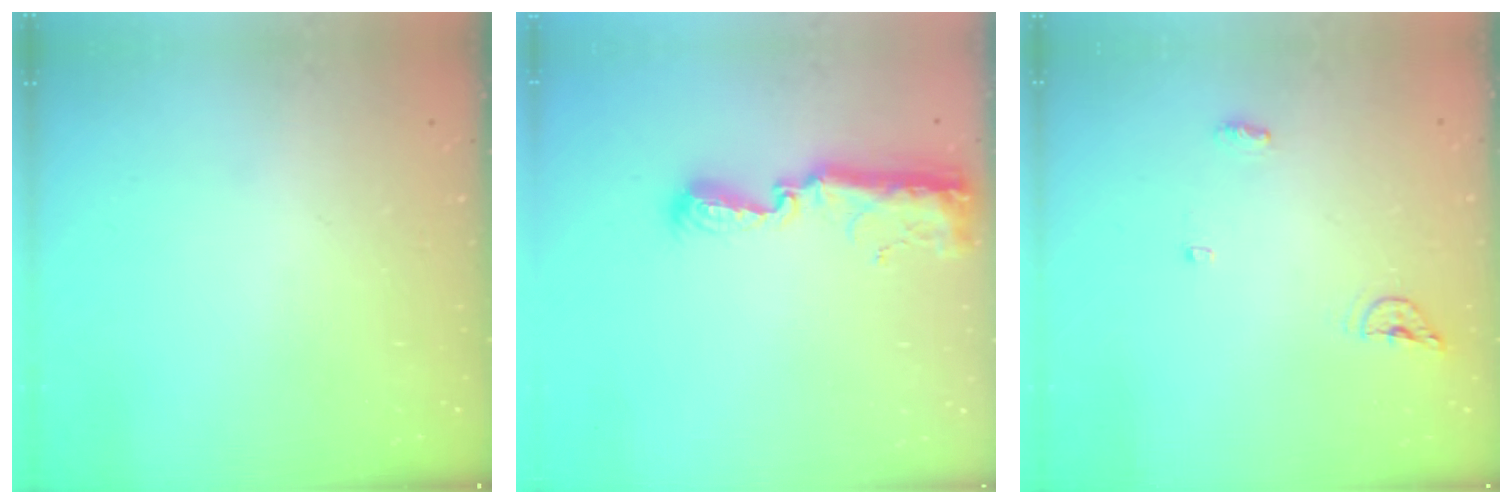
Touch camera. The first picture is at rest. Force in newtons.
{"total": 12.8, "press": 11.4, "slide": 5.9}
{"total": 5.9, "press": 5.8, "slide": 1.0}